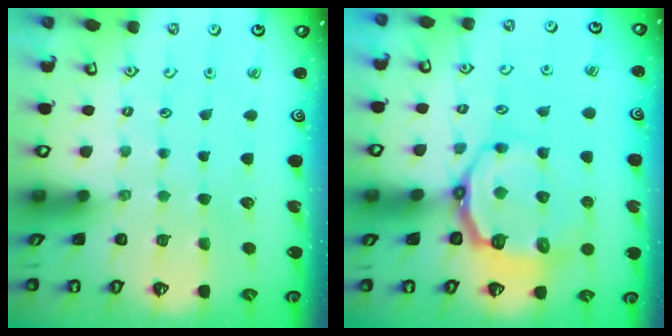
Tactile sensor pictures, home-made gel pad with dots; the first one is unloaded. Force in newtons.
{"total": 9.1, "press": 8.1, "slide": 4.2}